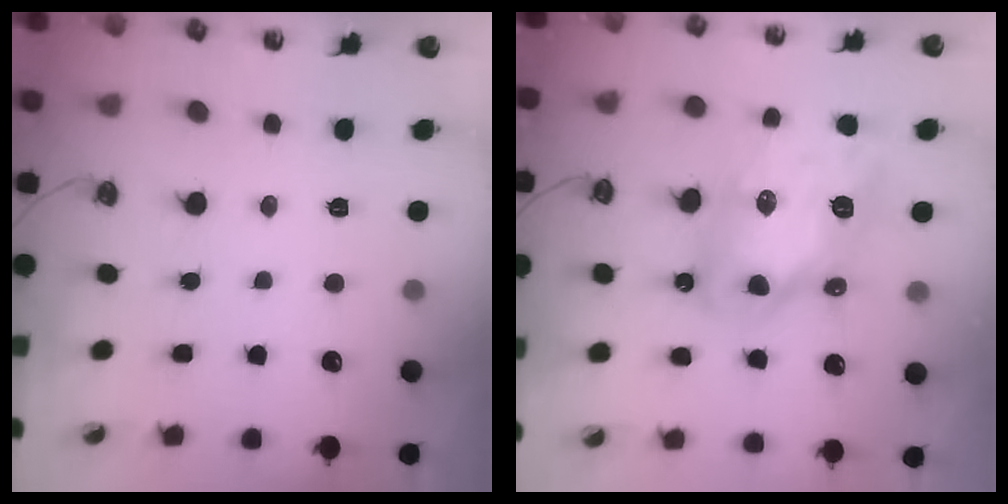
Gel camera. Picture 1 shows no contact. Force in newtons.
{"total": 15.9, "press": 15.8, "slide": 1.9}